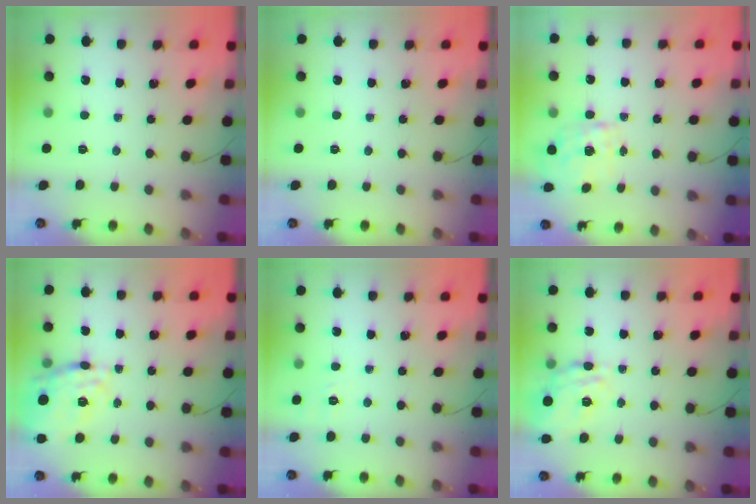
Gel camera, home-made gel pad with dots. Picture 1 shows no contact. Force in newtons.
{"total": 0.0}
{"total": 2.2, "press": 2.2, "slide": 0.4}
{"total": 23.1, "press": 23.0, "slide": 2.1}
{"total": 1.9, "press": 0.5, "slide": 1.8}
{"total": 18.6, "press": 18.4, "slide": 2.4}